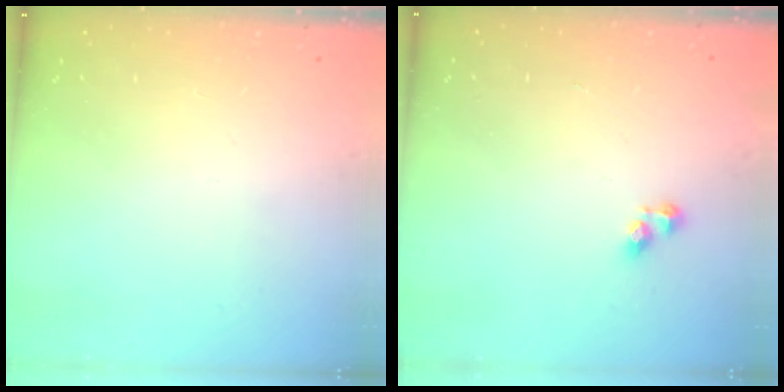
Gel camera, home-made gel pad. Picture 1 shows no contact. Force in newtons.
{"total": 2.8, "press": 2.8, "slide": 0.3}